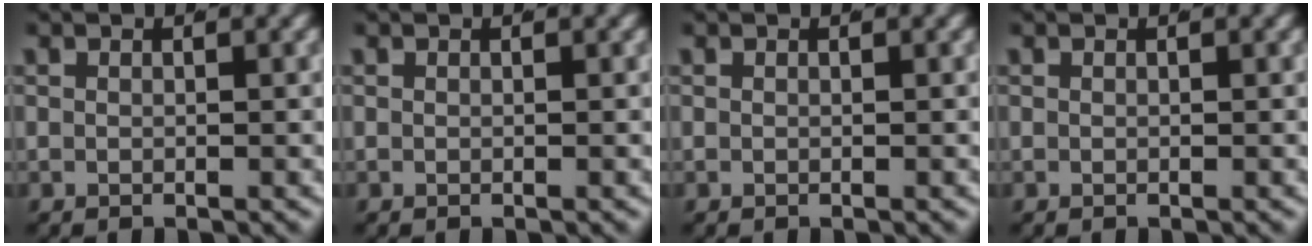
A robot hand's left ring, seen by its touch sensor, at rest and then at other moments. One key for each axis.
{"total": 0.0}
{"total": 0.0}
{"total": 0.0}